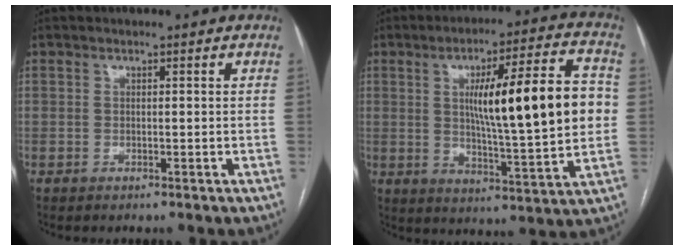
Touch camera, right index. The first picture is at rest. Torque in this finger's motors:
{"motor_torque": [1.42, 0.72, 0.63, 0.21]}